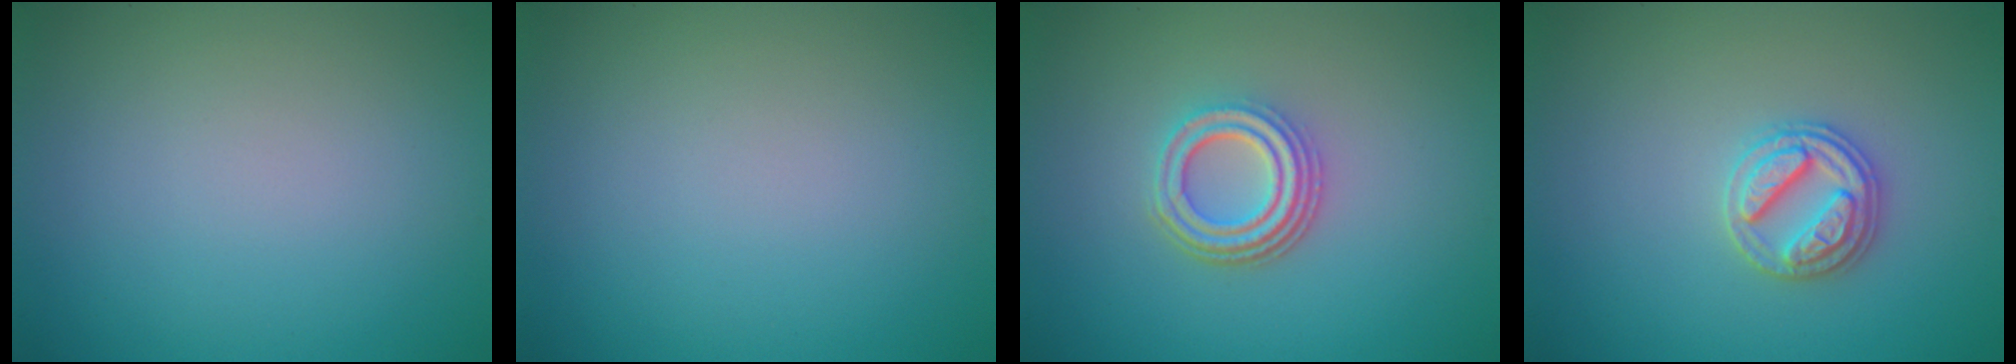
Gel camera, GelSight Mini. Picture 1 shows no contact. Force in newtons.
{"total": 0.0}
{"total": 4.0, "press": 3.1, "slide": 2.5}
{"total": 2.8, "press": 2.8, "slide": 0.2}